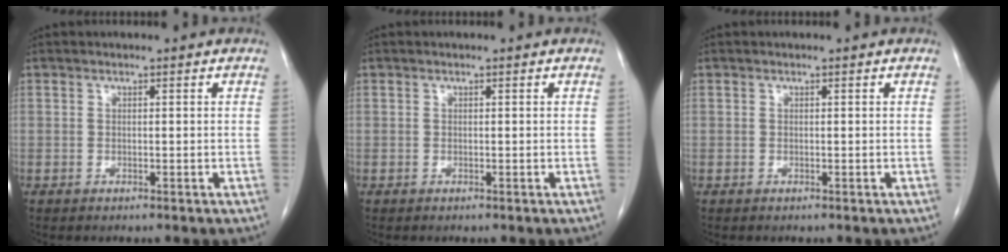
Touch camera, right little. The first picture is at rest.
{"total": 0.0}
{"total": 0.0}